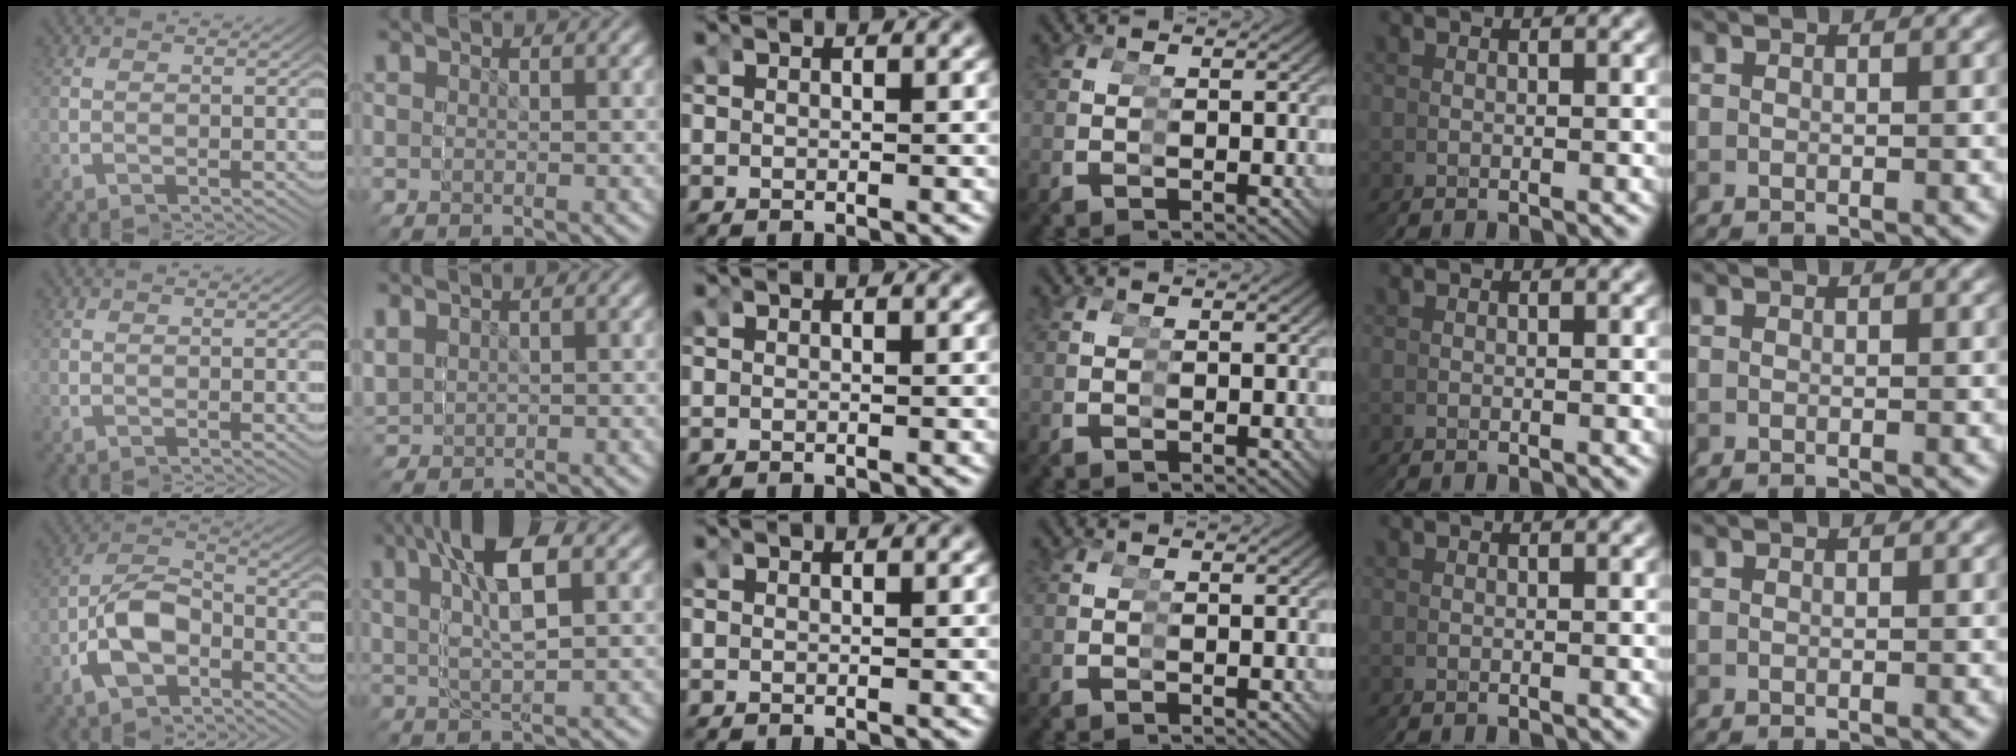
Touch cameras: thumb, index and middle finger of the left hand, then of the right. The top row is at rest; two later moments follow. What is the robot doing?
{"motion": "grasp_and_lifting", "object": "markers"}